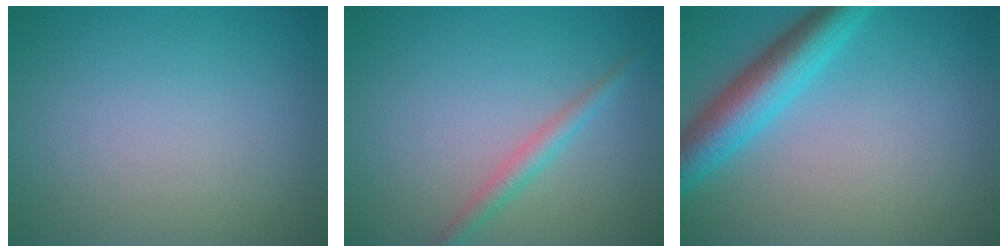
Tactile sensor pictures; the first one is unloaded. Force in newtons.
{"total": 1.9, "press": 1.9, "slide": 0.0}
{"total": 5.6, "press": 5.6, "slide": 0.2}